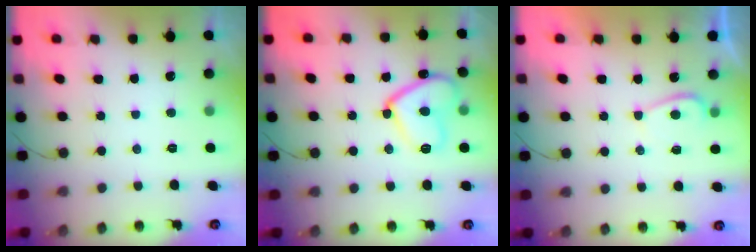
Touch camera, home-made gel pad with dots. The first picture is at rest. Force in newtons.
{"total": 12.8, "press": 12.7, "slide": 1.1}
{"total": 2.7, "press": 2.7, "slide": 0.6}